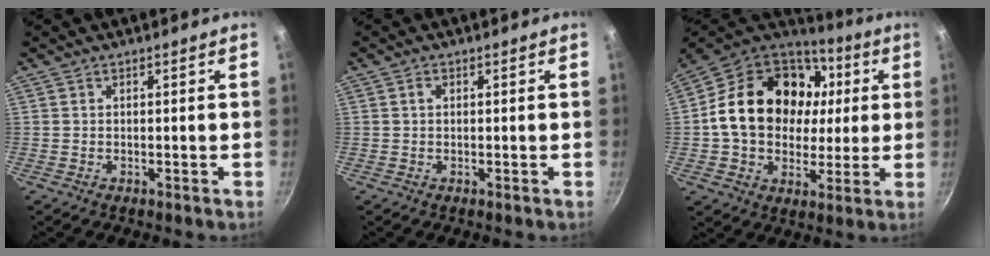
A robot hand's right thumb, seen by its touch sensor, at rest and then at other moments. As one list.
[{"total": 1.1, "force": [0.3, 0.8, 0.7], "torque": [-0.011, 0.006, 0.004]}, {"total": 24.7, "force": [3.7, 18.9, 15.5], "torque": [-0.253, 0.026, 0.062]}]